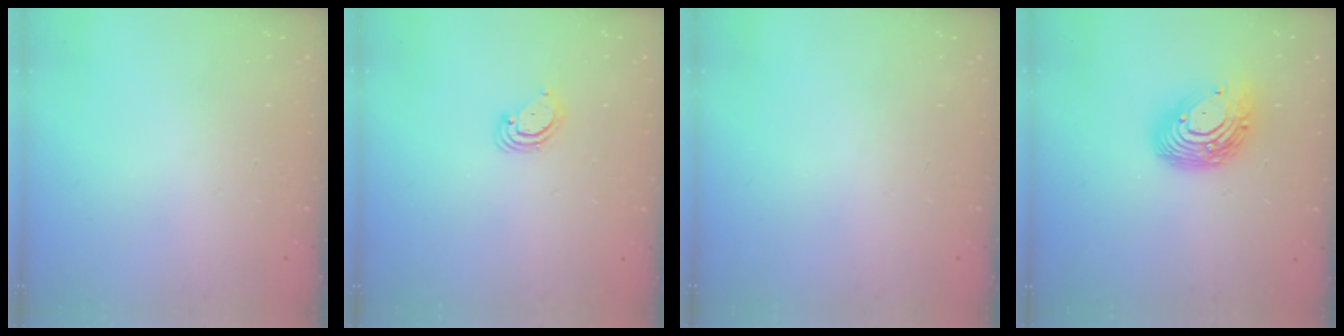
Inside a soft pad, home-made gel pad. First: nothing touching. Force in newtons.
{"total": 3.8, "press": 3.8, "slide": 0.3}
{"total": 0.0}
{"total": 13.7, "press": 13.7, "slide": 0.9}